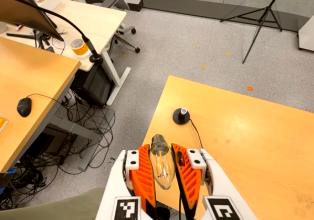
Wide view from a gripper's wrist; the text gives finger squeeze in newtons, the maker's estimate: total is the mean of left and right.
{"total": 21.8, "left": 24.3, "right": 19.2}